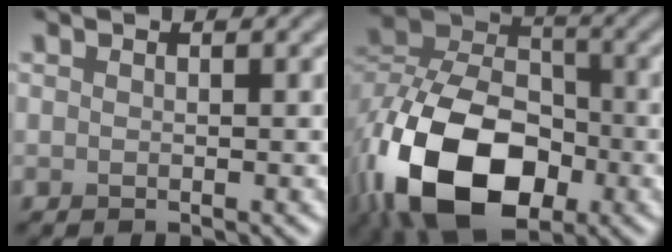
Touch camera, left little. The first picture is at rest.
{"total": 14.4, "force": [-6.2, 8.7, 9.7], "torque": [-0.199, -0.024, -0.123]}